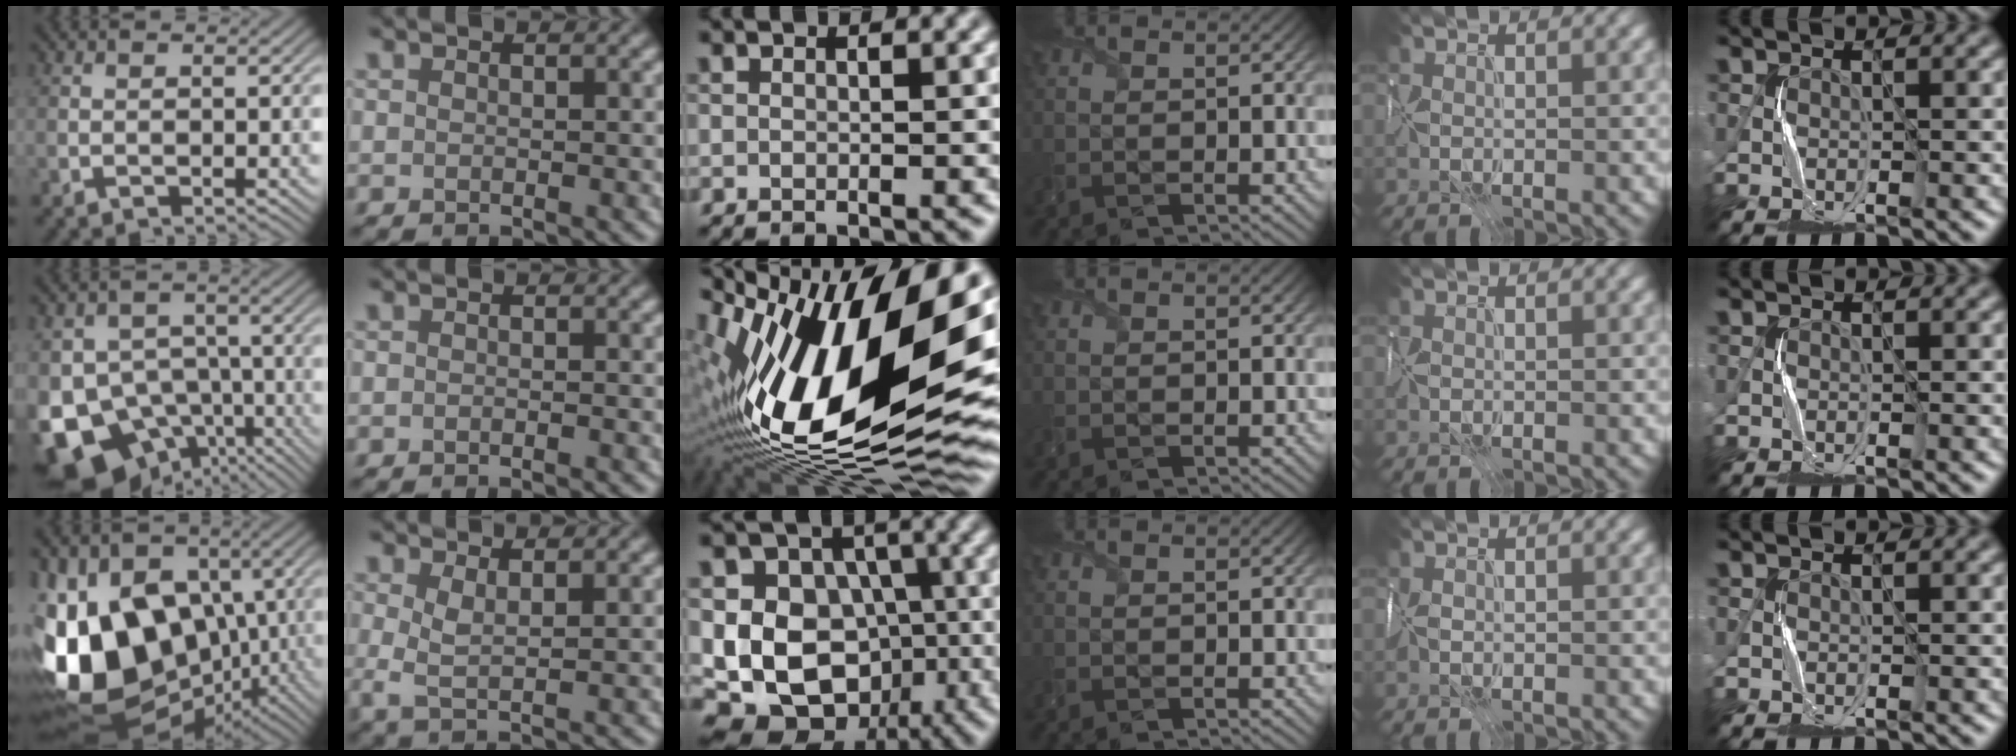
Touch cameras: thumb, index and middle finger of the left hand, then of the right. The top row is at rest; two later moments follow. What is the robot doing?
{"motion": "wrap", "object": "receipt paper"}